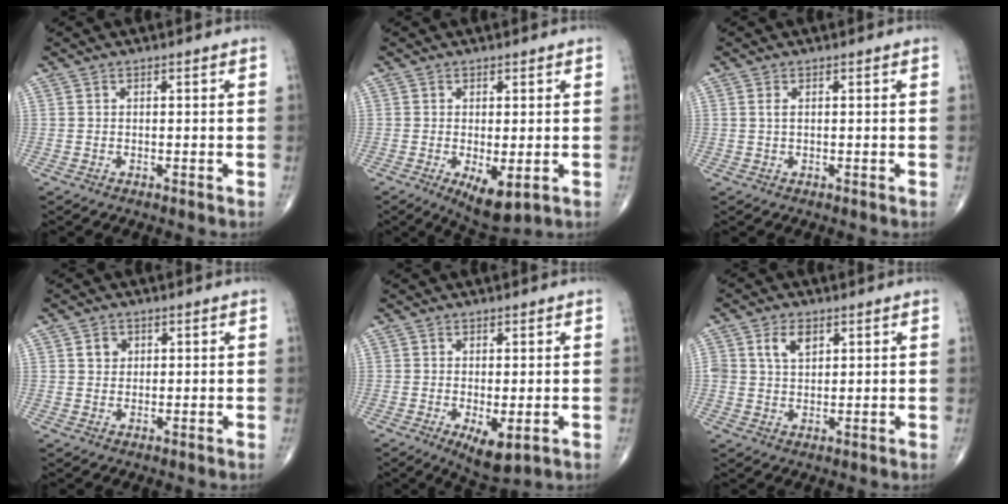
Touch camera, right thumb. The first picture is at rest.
{"total": 6.4, "force": [-1.6, 2.6, 5.6], "torque": [-0.090, -0.019, -0.017]}
{"total": 0.9, "force": [0.3, 0.3, 0.8], "torque": [-0.021, 0.004, 0.006]}
{"total": 2.7, "force": [0.9, 2.2, 1.1], "torque": [-0.005, -0.003, 0.014]}
{"total": 5.6, "force": [-1.5, 2.3, 4.9], "torque": [-0.081, -0.018, -0.015]}
{"total": 4.7, "force": [2.1, 3.0, 3.0], "torque": [-0.042, -0.007, 0.039]}